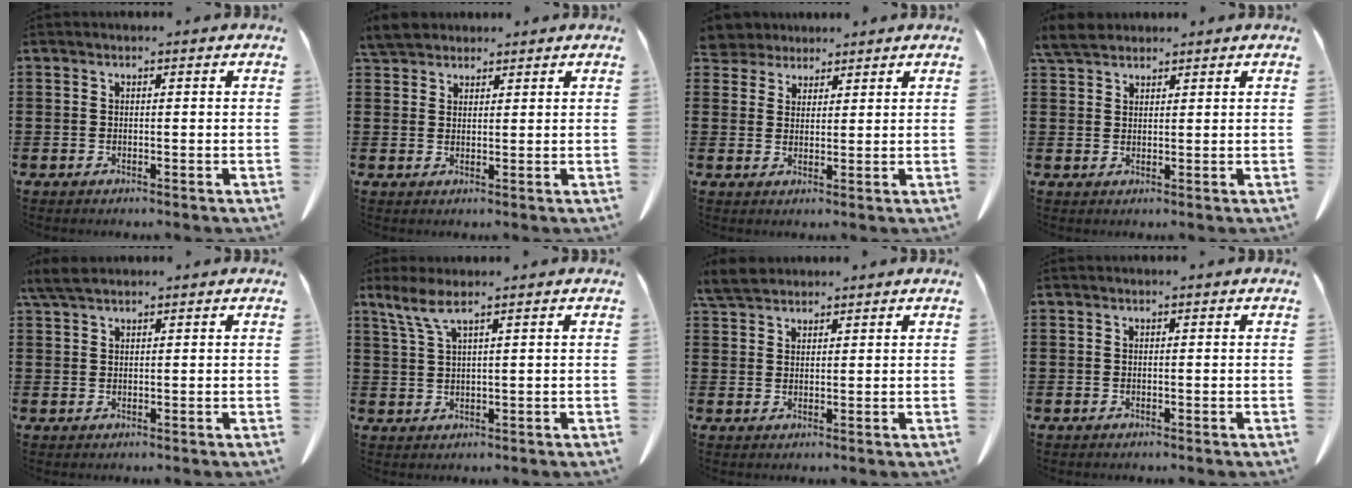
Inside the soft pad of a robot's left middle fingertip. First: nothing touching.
{"total": 4.1, "force": [3.7, 1.5, 1.0], "torque": [-0.032, 0.001, 0.072]}
{"total": 3.7, "force": [3.3, 1.6, 0.2], "torque": [-0.019, -0.004, 0.063]}
{"total": 3.6, "force": [3.2, 1.2, 1.3], "torque": [-0.035, 0.002, 0.062]}
{"total": 2.7, "force": [2.1, 0.6, 1.5], "torque": [-0.036, 0.005, 0.041]}
{"total": 3.8, "force": [2.3, 0.4, 3.1], "torque": [-0.074, -0.002, 0.039]}
{"total": 3.8, "force": [3.4, 1.1, 1.2], "torque": [-0.035, 0.002, 0.066]}
{"total": 0.0}